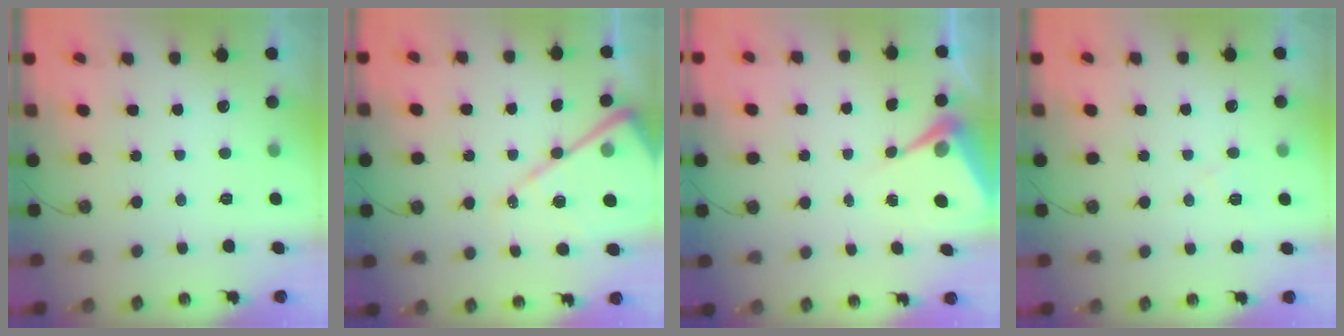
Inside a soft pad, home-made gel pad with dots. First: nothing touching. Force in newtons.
{"total": 15.5, "press": 15.4, "slide": 1.5}
{"total": 6.4, "press": 6.3, "slide": 0.5}
{"total": 8.8, "press": 8.8, "slide": 0.8}